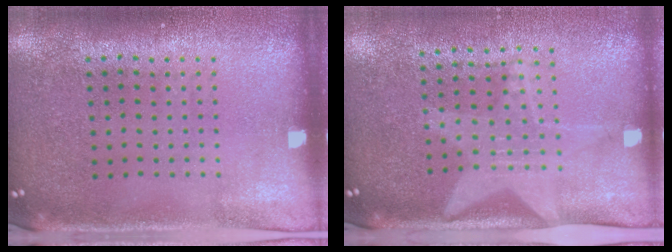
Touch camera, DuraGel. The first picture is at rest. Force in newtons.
{"total": 1.9, "press": 1.5, "slide": 1.1}